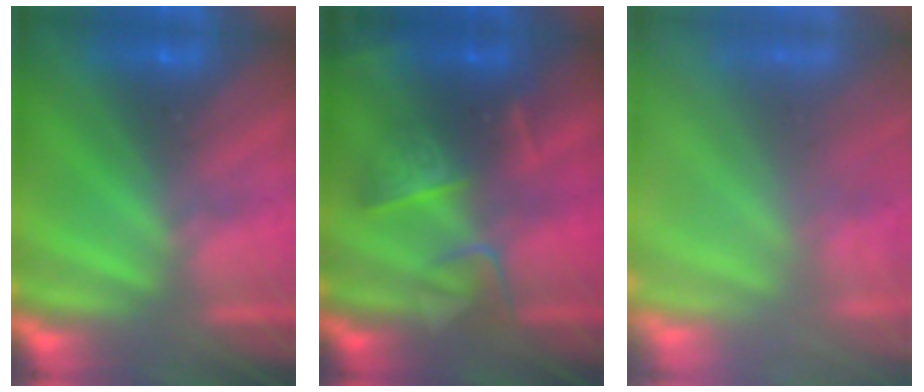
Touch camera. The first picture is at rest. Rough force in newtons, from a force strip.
{"total": 2.7}
{"total": 7.1}